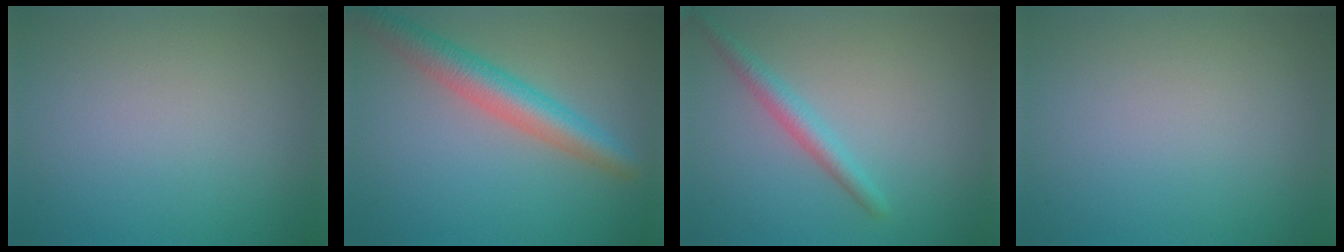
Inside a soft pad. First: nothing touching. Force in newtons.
{"total": 4.9, "press": 4.9, "slide": 0.3}
{"total": 2.2, "press": 2.2, "slide": 0.0}
{"total": 0.0}